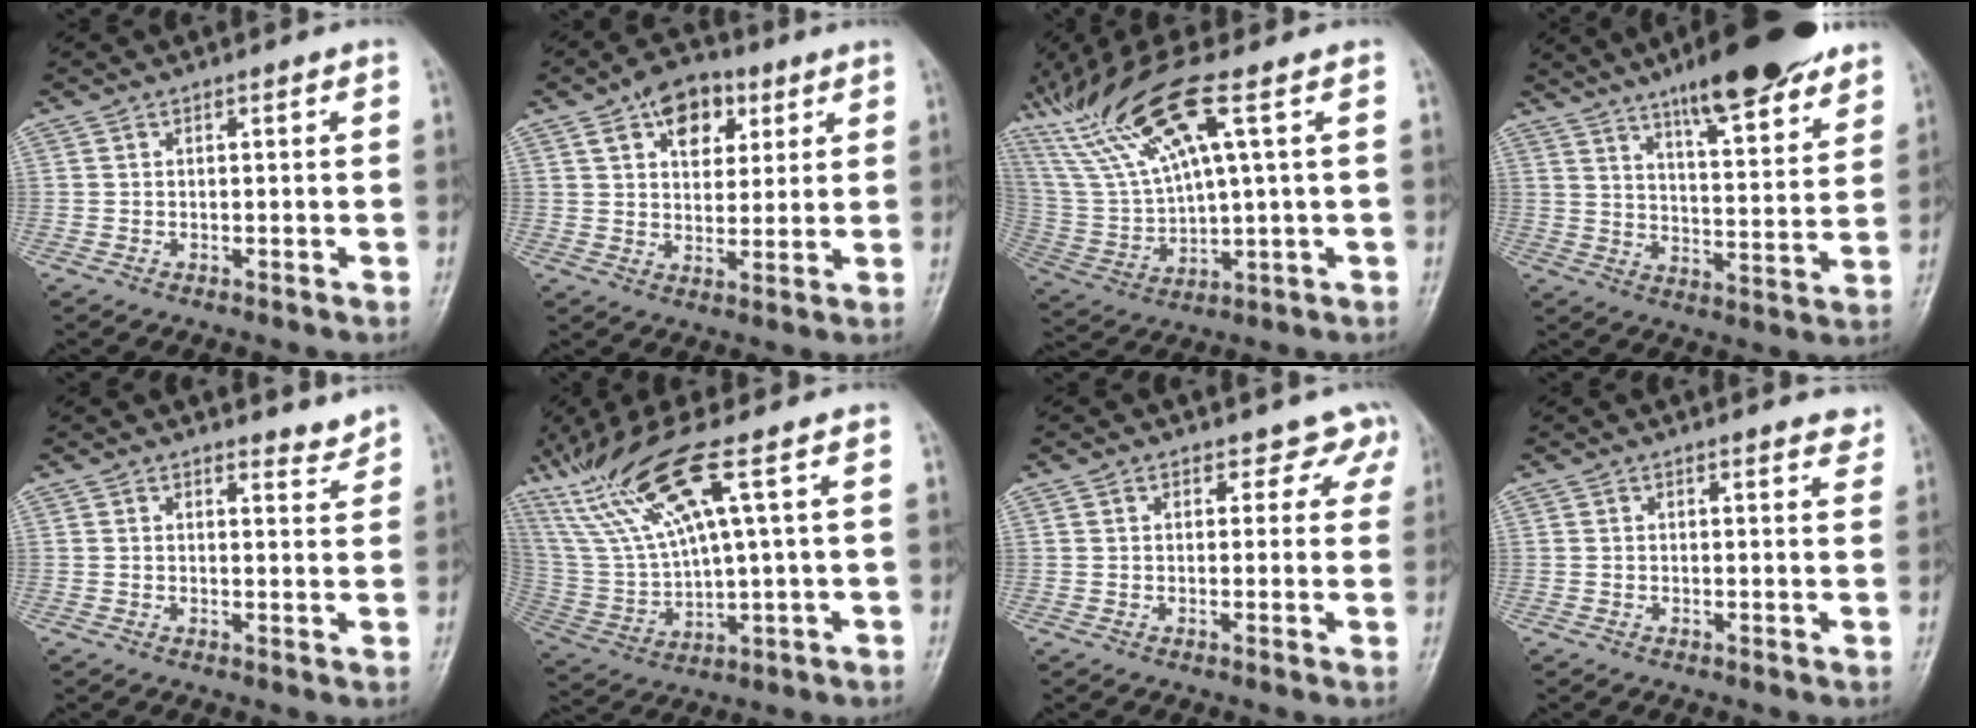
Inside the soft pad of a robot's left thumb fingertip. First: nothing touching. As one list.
[{"total": 10.2, "force": [4.9, 6.5, 6.3], "torque": [-0.061, -0.013, 0.072]}, {"total": 16.3, "force": [8.6, 2.7, 13.6], "torque": [-0.302, -0.013, 0.178]}, {"total": 19.1, "force": [13.2, 4.7, 13.0], "torque": [-0.158, -0.061, 0.201]}, {"total": 2.6, "force": [2.5, 0.6, 0.4], "torque": [0.009, -0.024, 0.029]}, {"total": 15.7, "force": [8.2, 2.0, 13.2], "torque": [-0.298, -0.019, 0.176]}, {"total": 4.5, "force": [3.4, 2.9, 0.8], "torque": [0.029, -0.015, 0.030]}, {"total": 3.0, "force": [2.7, 0.9, 1.0], "torque": [0.004, -0.012, 0.020]}]